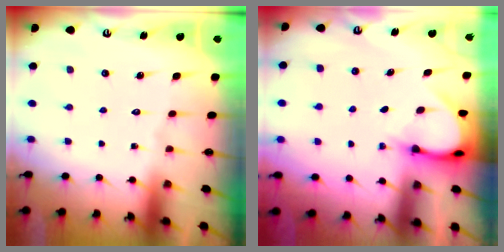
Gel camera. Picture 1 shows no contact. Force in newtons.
{"total": 3.9, "press": 3.9, "slide": 0.3}